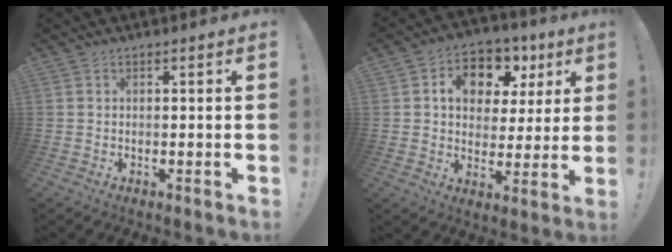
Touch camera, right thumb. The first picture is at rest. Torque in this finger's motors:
{"motor_torque": [0.70, 1.49, 0.43, -0.21, 0.01]}